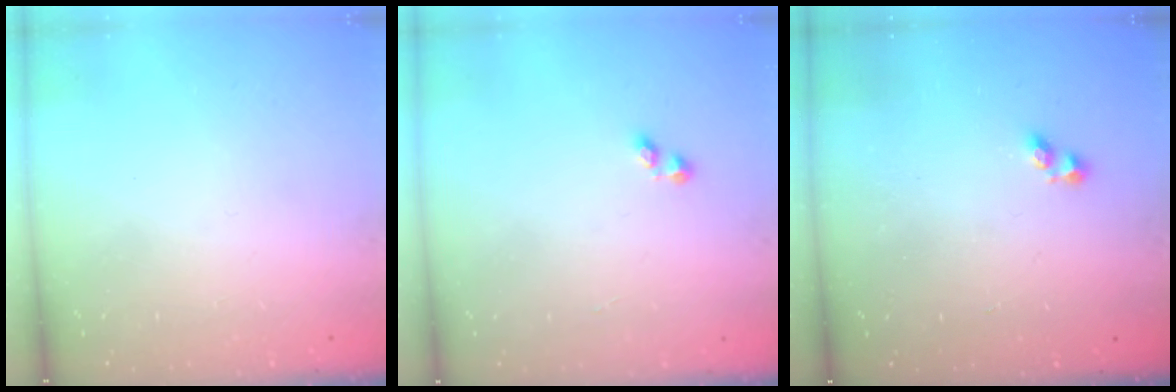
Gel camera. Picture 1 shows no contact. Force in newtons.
{"total": 1.6, "press": 1.5, "slide": 0.4}
{"total": 0.9, "press": 0.4, "slide": 0.8}